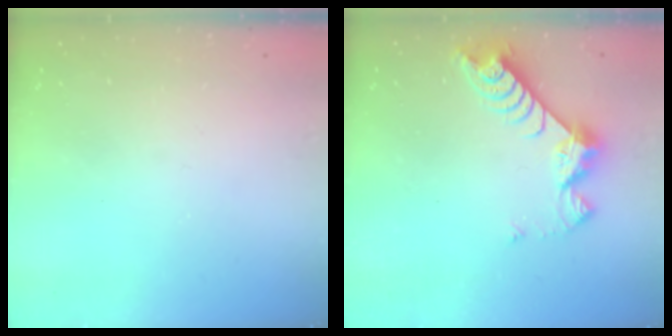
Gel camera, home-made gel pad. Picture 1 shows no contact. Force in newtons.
{"total": 8.2, "press": 8.2, "slide": 0.5}